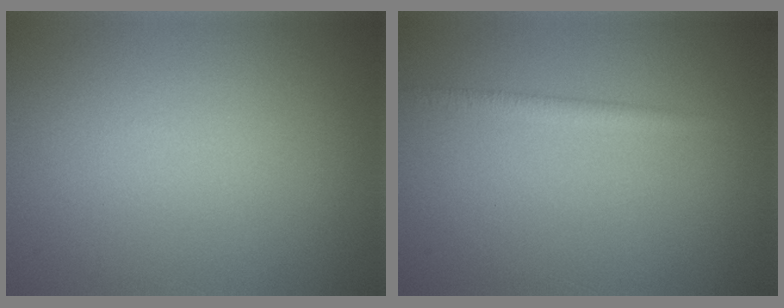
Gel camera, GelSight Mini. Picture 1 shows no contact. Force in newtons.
{"total": 1.2, "press": 1.2, "slide": 0.1}